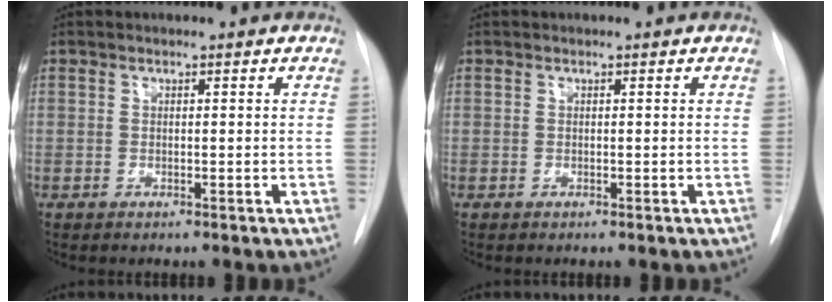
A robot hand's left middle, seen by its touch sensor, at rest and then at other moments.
{"total": 0.0}